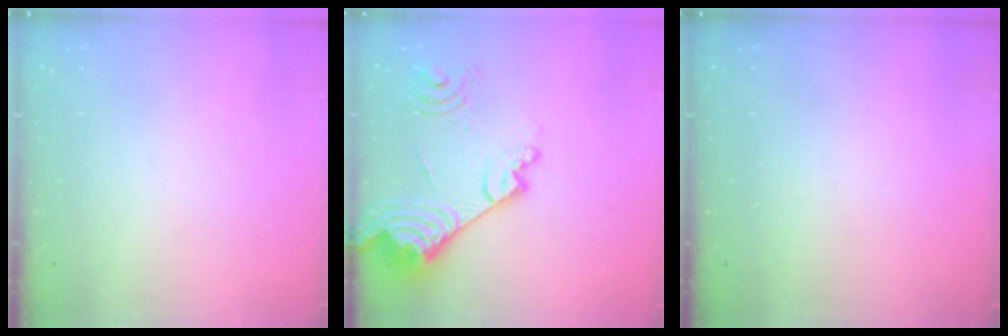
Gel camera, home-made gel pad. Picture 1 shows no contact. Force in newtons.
{"total": 19.0, "press": 18.9, "slide": 1.8}
{"total": 1.3, "press": 1.2, "slide": 0.2}